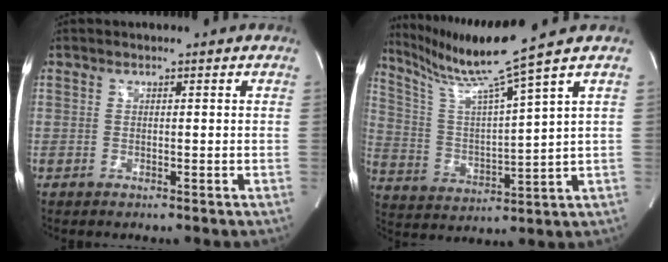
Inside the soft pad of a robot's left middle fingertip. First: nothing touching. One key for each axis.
{"total": 12.5, "fx": 9.9, "fy": -4.0, "fz": 6.6, "tx": -0.125, "ty": -0.030, "tz": 0.189}